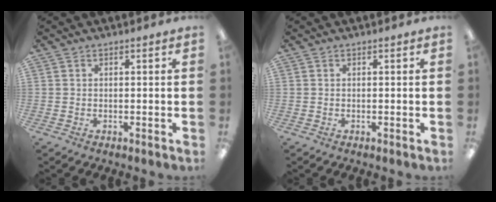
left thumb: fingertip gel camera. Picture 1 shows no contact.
{"total": 0.0}